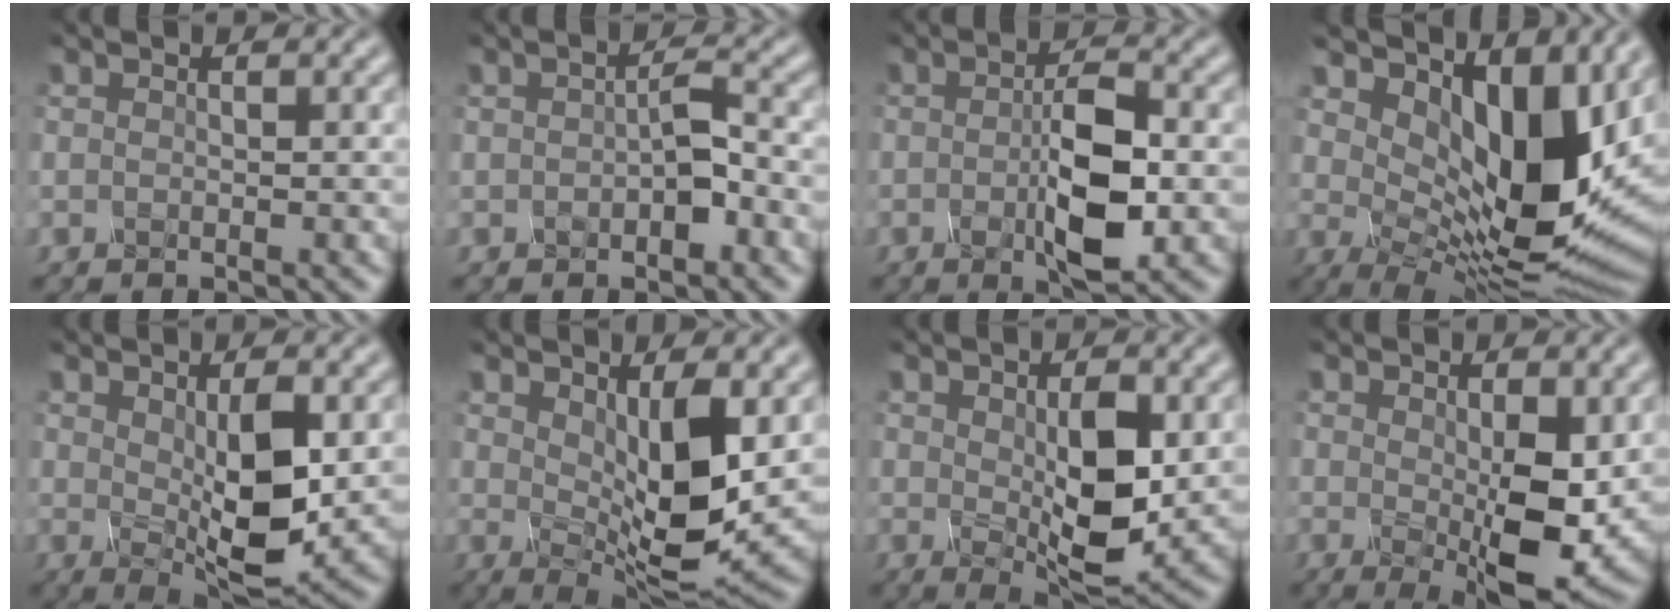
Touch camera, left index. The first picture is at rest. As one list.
[{"total": 1.8, "force": [-0.6, 0.3, 1.6], "torque": [-0.033, 0.007, -0.008]}, {"total": 5.3, "force": [-1.0, 1.5, 5.0], "torque": [-0.098, 0.000, -0.014]}, {"total": 11.0, "force": [4.7, 5.2, 8.5], "torque": [-0.138, -0.009, 0.092]}, {"total": 5.7, "force": [0.3, 2.1, 5.4], "torque": [-0.103, -0.010, 0.017]}, {"total": 7.0, "force": [0.9, 2.6, 6.5], "torque": [-0.117, -0.012, 0.027]}, {"total": 6.0, "force": [0.1, 2.5, 5.4], "torque": [-0.105, -0.010, 0.013]}, {"total": 6.8, "force": [-0.3, 2.6, 6.3], "torque": [-0.117, -0.013, 0.006]}]